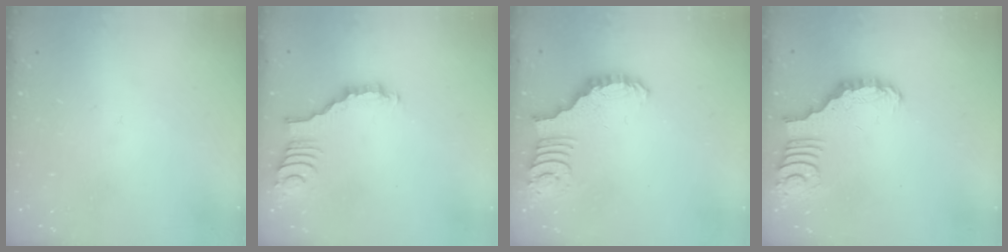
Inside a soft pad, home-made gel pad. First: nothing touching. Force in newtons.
{"total": 2.6, "press": 2.6, "slide": 0.4}
{"total": 2.7, "press": 2.7, "slide": 0.5}
{"total": 2.2, "press": 2.2, "slide": 0.0}